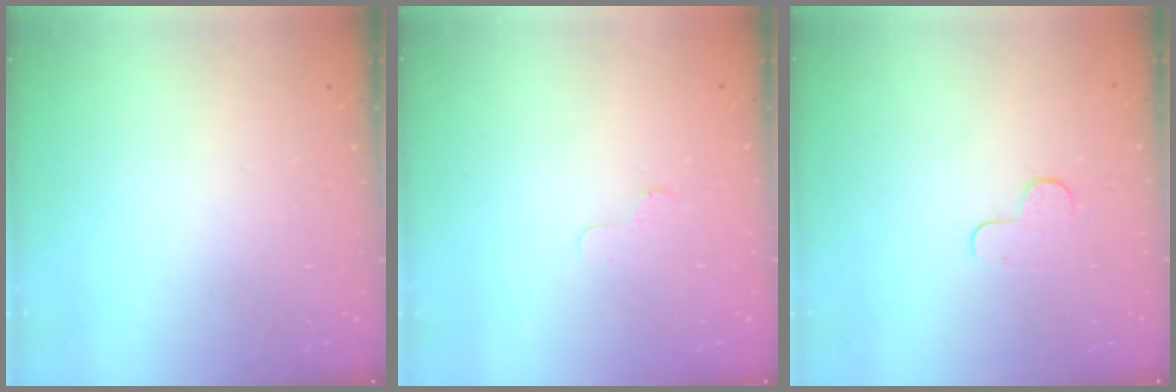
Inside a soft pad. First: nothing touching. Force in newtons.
{"total": 3.5, "press": 3.5, "slide": 0.3}
{"total": 4.8, "press": 4.7, "slide": 0.5}